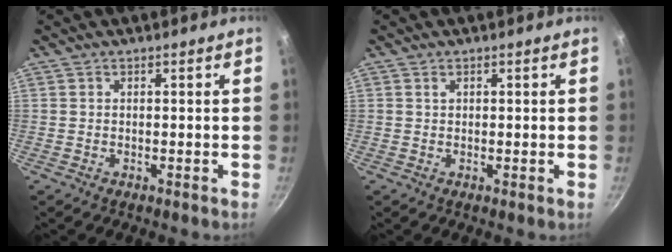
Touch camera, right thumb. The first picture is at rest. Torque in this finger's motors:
{"motor_torque": [-0.46, 0.28, -0.38, -0.16, 0.01]}